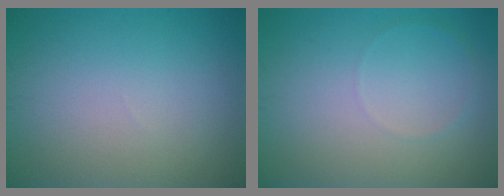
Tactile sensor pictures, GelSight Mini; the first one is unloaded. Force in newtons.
{"total": 0.6, "press": 0.6, "slide": 0.1}